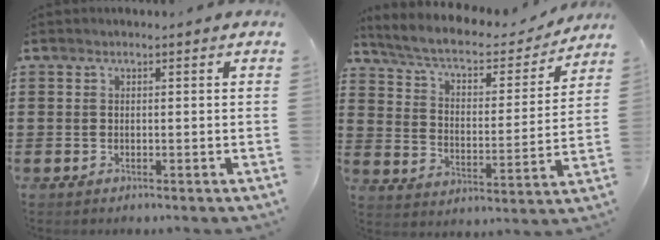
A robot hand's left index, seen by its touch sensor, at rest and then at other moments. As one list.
[{"total": 5.6, "force": [4.7, 1.4, 2.8], "torque": [-0.077, -0.030, 0.074]}]